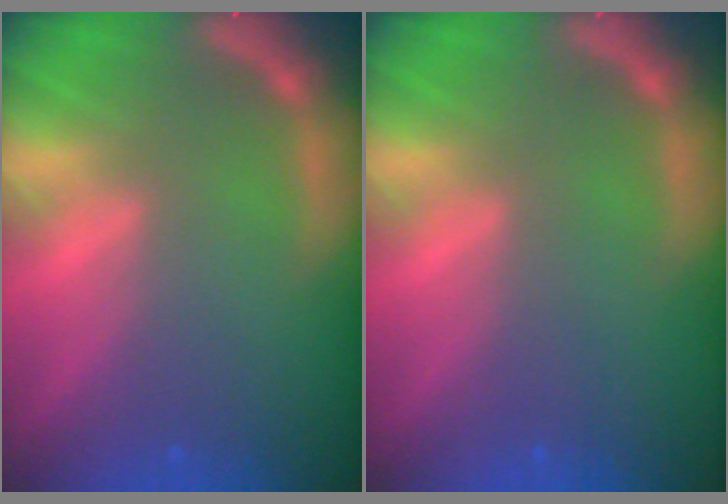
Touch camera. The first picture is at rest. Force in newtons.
{"total": 0.0}